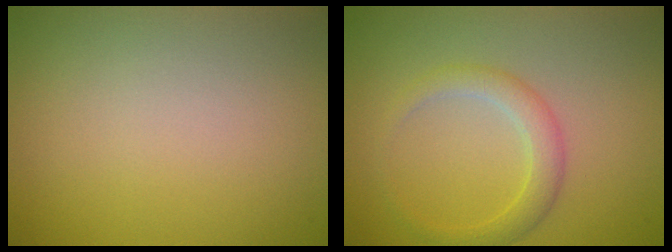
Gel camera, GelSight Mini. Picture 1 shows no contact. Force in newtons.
{"total": 2.3, "press": 2.3, "slide": 0.2}